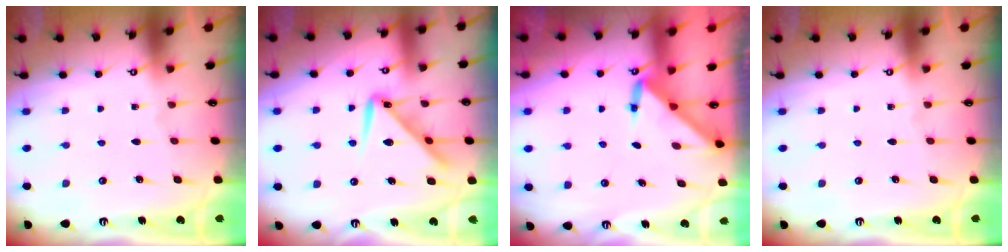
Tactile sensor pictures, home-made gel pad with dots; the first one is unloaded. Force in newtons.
{"total": 11.8, "press": 11.8, "slide": 0.7}
{"total": 3.0, "press": 3.0, "slide": 0.3}
{"total": 0.0}